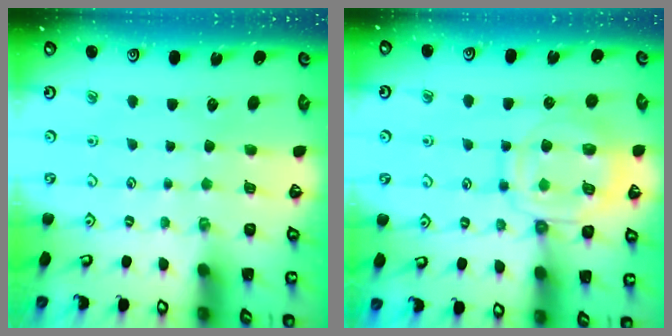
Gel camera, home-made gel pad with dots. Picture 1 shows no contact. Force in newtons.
{"total": 11.8, "press": 11.7, "slide": 1.2}